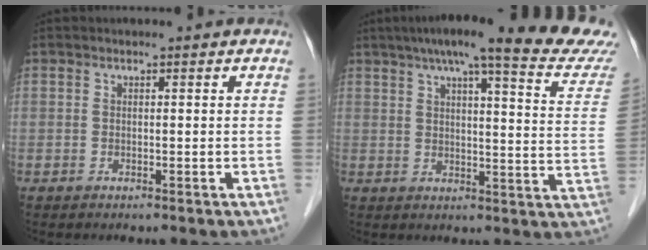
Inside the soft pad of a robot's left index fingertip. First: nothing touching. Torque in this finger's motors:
{"motor_torque": [0.99, -1.15, 0.36, 0.01]}